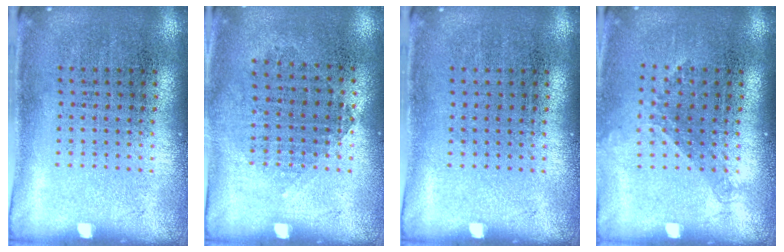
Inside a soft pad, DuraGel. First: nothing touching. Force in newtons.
{"total": 0.9, "press": 0.8, "slide": 0.4}
{"total": 0.0}
{"total": 1.2, "press": 0.9, "slide": 0.8}